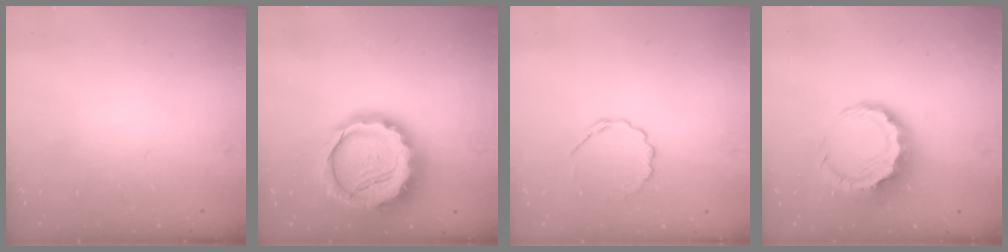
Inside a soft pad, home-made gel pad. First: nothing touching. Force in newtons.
{"total": 19.6, "press": 19.1, "slide": 4.1}
{"total": 5.8, "press": 5.6, "slide": 1.8}
{"total": 9.7, "press": 9.5, "slide": 1.8}